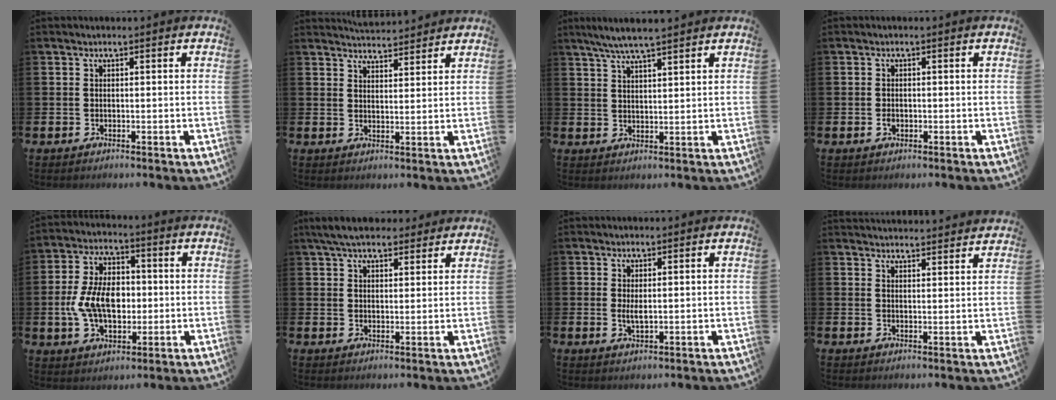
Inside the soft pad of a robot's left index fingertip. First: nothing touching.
{"total": 4.0, "force": [4.0, 0.2, -0.1], "torque": [-0.006, -0.021, 0.074]}
{"total": 5.5, "force": [4.9, 0.2, 2.4], "torque": [-0.056, -0.011, 0.088]}
{"total": 1.0, "force": [-0.4, 0.8, 0.6], "torque": [-0.012, 0.005, -0.009]}
{"total": 8.7, "force": [-0.2, 5.7, 6.6], "torque": [-0.144, 0.014, -0.007]}
{"total": 5.8, "force": [5.3, 1.6, 1.6], "torque": [-0.044, -0.012, 0.099]}
{"total": 1.9, "force": [0.6, 0.5, 1.7], "torque": [-0.023, -0.004, 0.007]}
{"total": 3.5, "force": [3.5, -0.1, -0.2], "torque": [-0.001, -0.023, 0.063]}